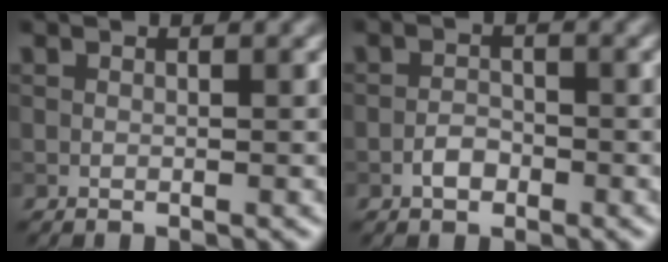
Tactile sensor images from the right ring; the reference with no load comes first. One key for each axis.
{"total": 1.7, "fx": -0.9, "fy": 1.1, "fz": 0.9, "tx": -0.015, "ty": 0.004, "tz": -0.019}